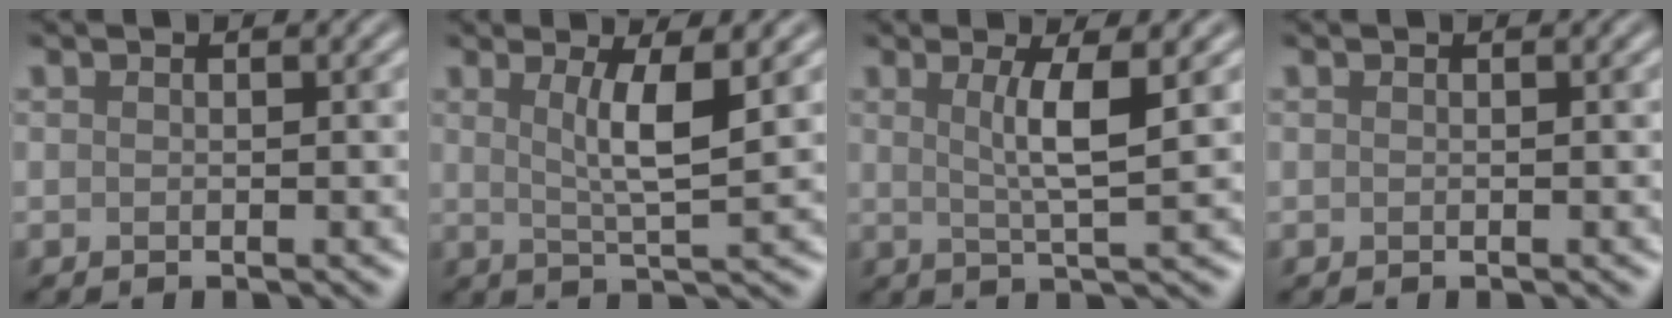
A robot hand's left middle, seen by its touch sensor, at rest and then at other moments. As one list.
[{"total": 4.1, "force": [1.2, 0.8, 3.9], "torque": [-0.067, -0.005, 0.022]}, {"total": 3.9, "force": [1.0, 0.6, 3.7], "torque": [-0.062, -0.002, 0.018]}, {"total": 0.0}]